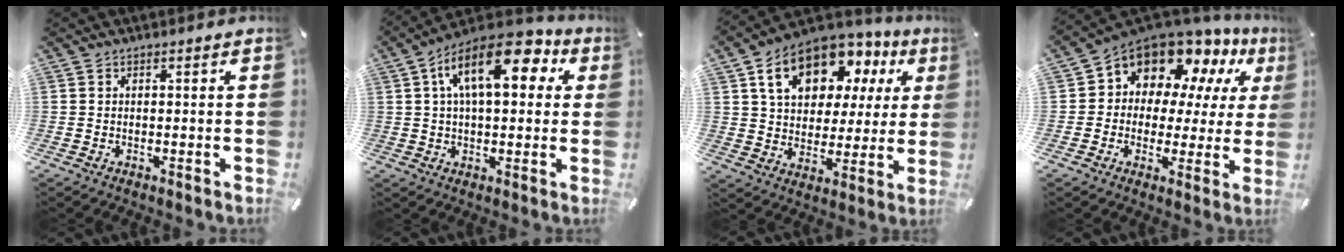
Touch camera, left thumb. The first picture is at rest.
{"total": 16.1, "force": [6.0, 7.8, 12.8], "torque": [-0.212, -0.008, 0.099]}
{"total": 16.2, "force": [8.5, 10.7, 8.7], "torque": [-0.157, -0.030, 0.155]}
{"total": 11.7, "force": [8.9, 7.0, 3.2], "torque": [-0.075, -0.085, 0.165]}